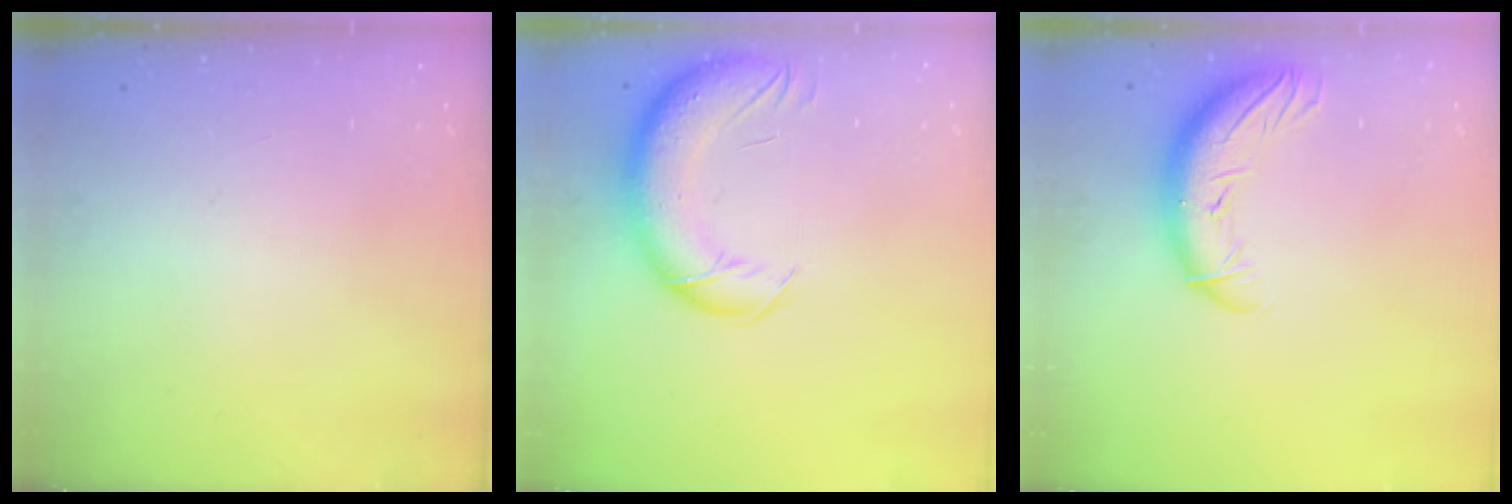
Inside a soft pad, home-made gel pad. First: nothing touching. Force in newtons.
{"total": 15.5, "press": 15.1, "slide": 3.1}
{"total": 11.9, "press": 11.5, "slide": 3.2}